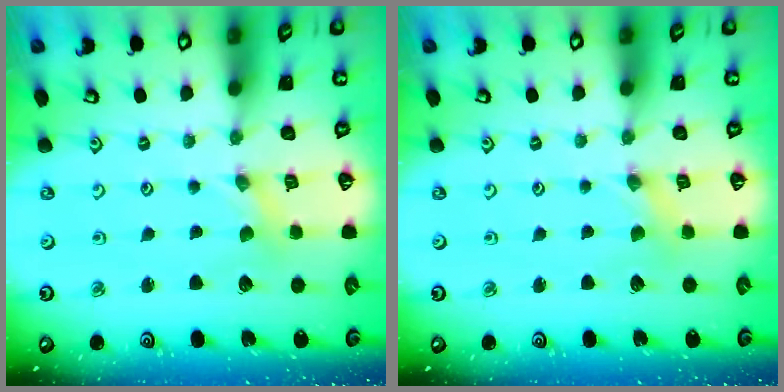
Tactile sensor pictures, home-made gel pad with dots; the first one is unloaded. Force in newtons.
{"total": 0.0}